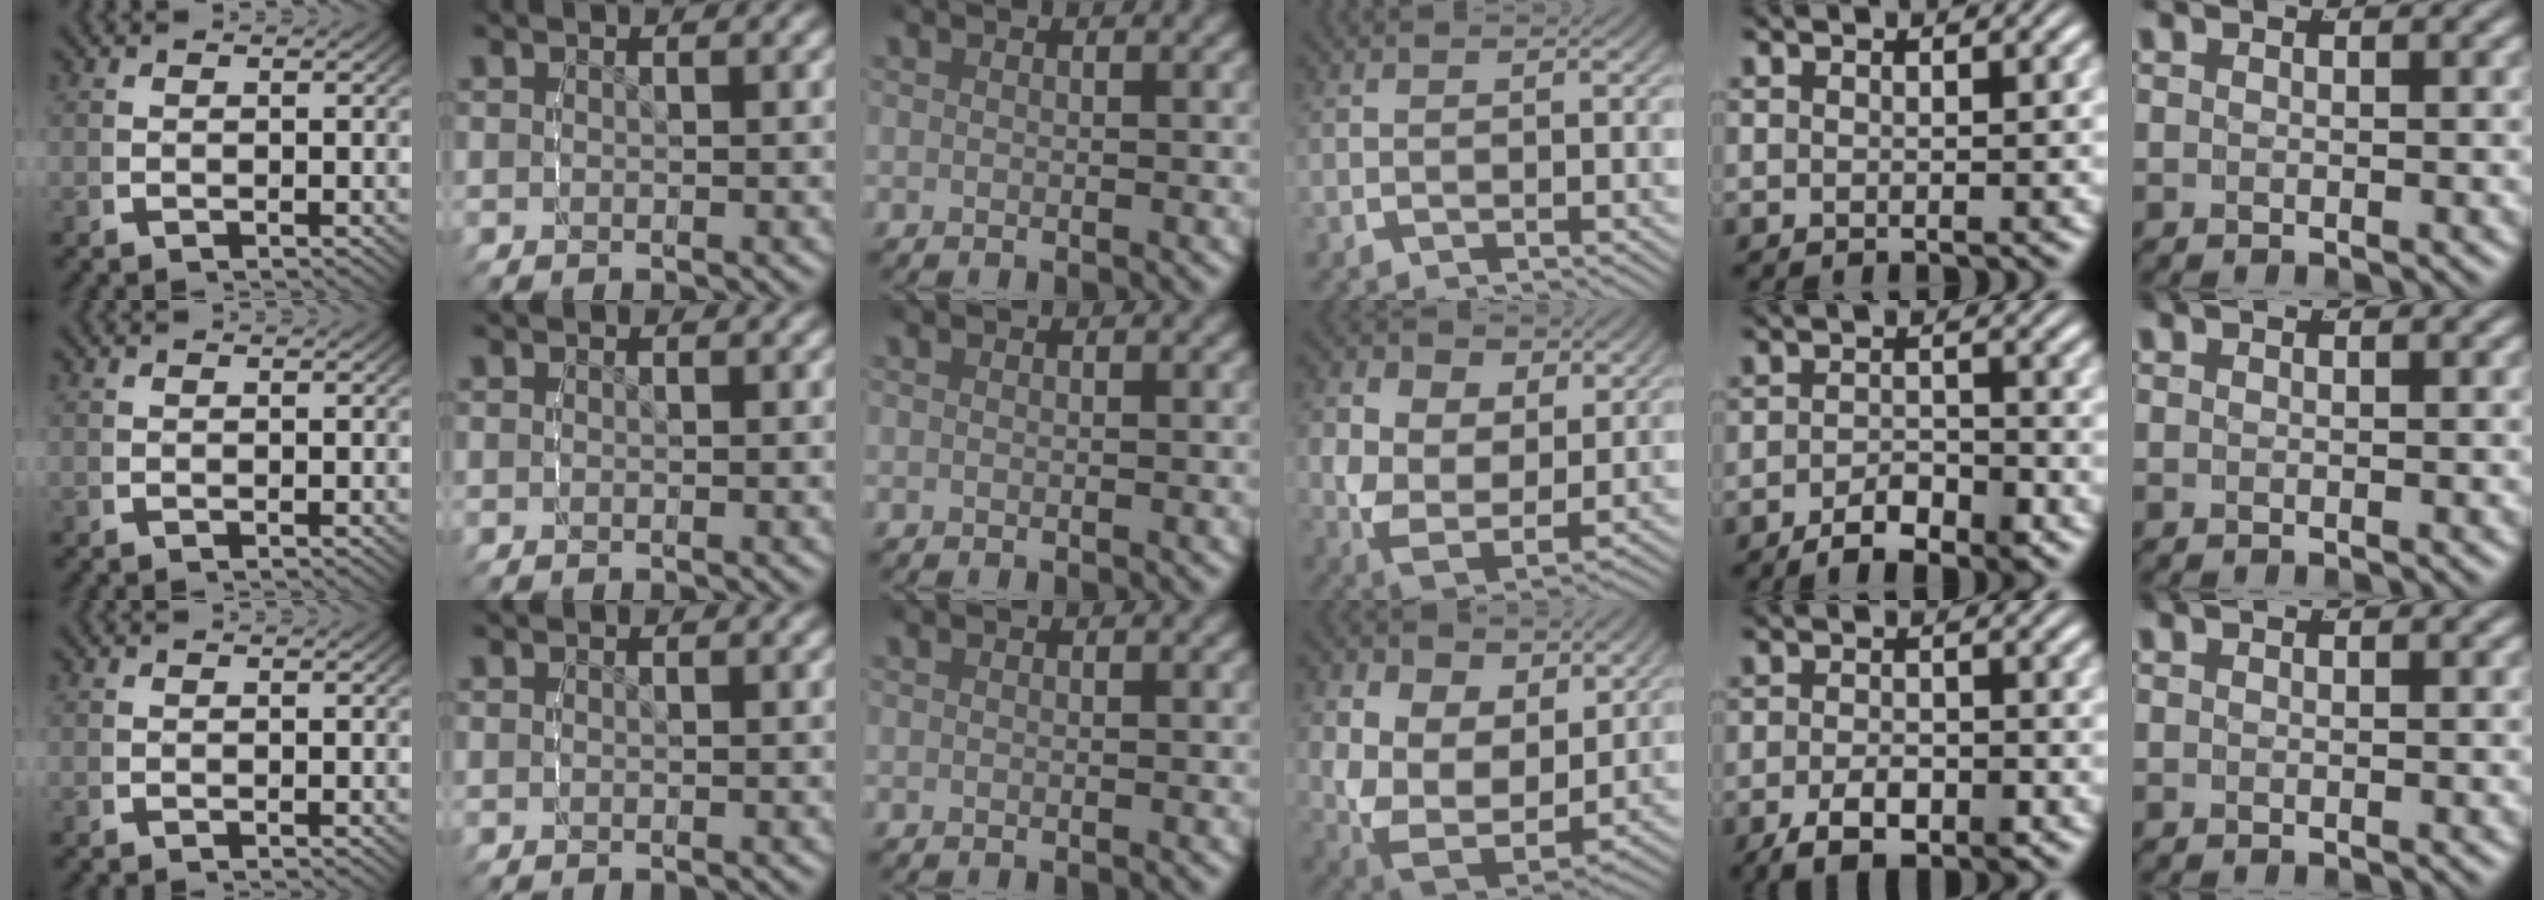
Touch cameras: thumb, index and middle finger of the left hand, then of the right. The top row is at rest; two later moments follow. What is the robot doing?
{"motion": "lift_and_place", "object": "air blower"}